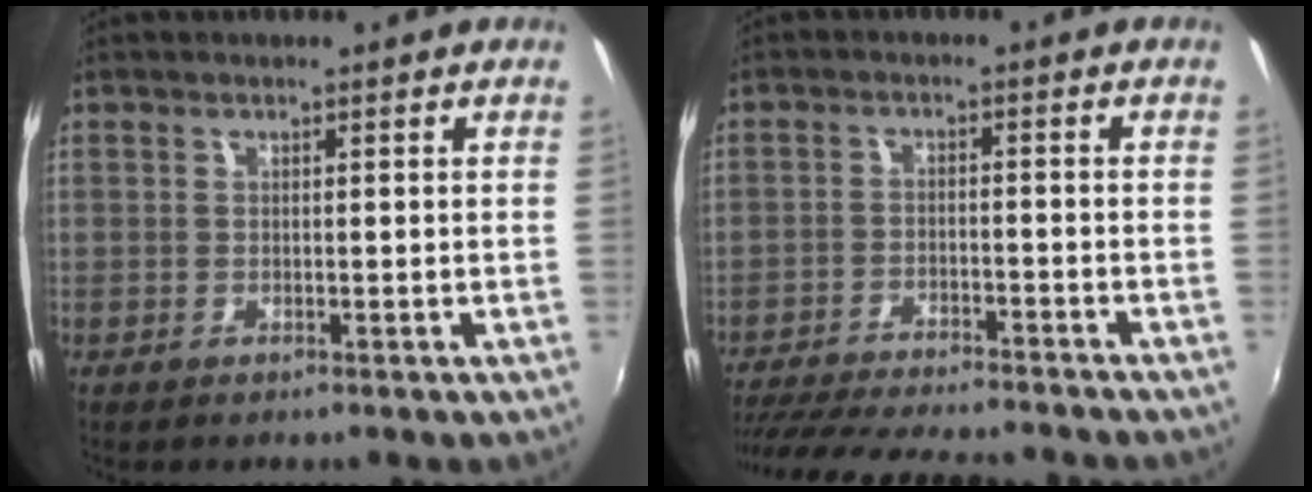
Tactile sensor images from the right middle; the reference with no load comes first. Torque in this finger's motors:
{"motor_torque": [1.04, -1.09, 0.28, 0.11]}